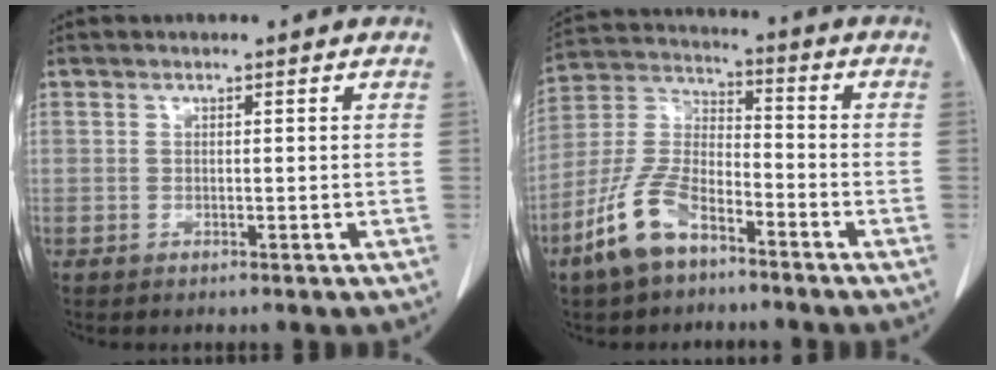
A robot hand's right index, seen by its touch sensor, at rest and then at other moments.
{"total": 11.1, "force": [-7.0, 4.6, 7.3], "torque": [-0.177, -0.002, -0.141]}